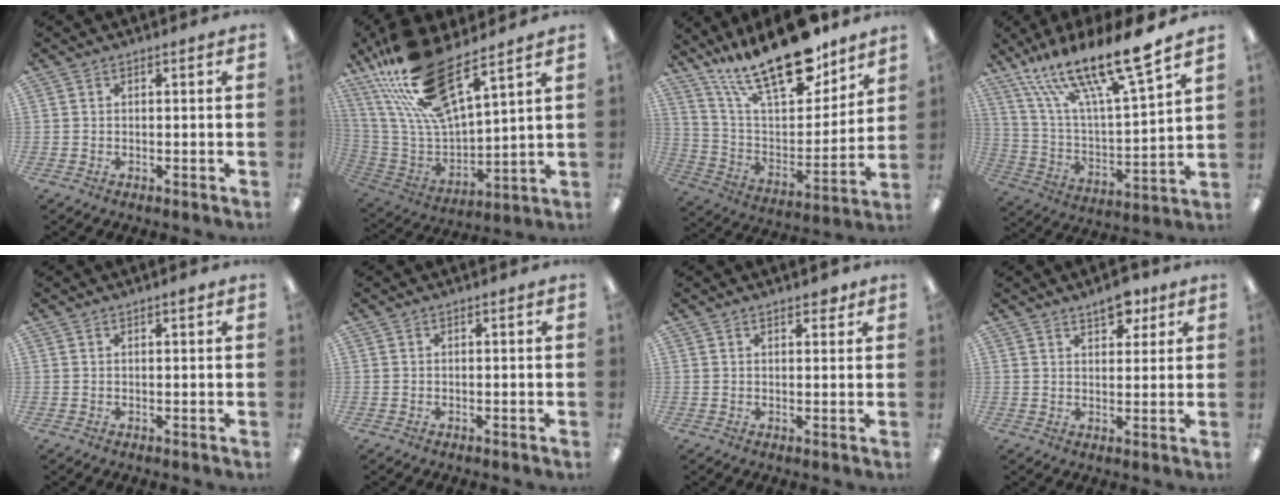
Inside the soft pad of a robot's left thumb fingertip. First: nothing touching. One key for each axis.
{"total": 21.5, "fx": 15.6, "fy": 5.9, "fz": 13.7, "tx": -0.290, "ty": -0.102, "tz": 0.269}
{"total": 23.6, "fx": 18.0, "fy": 7.8, "fz": 13.2, "tx": -0.227, "ty": -0.112, "tz": 0.309}
{"total": 21.7, "fx": 16.4, "fy": 4.0, "fz": 13.6, "tx": -0.247, "ty": -0.109, "tz": 0.274}
{"total": 1.4, "fx": 1.0, "fy": 0.2, "fz": 1.0, "tx": -0.020, "ty": 0.002, "tz": 0.017}
{"total": 0.0}
{"total": 3.1, "fx": 2.2, "fy": 1.2, "fz": 1.7, "tx": -0.020, "ty": -0.005, "tz": 0.036}
{"total": 6.5, "fx": 4.5, "fy": 3.1, "fz": 3.5, "tx": -0.031, "ty": -0.024, "tz": 0.074}